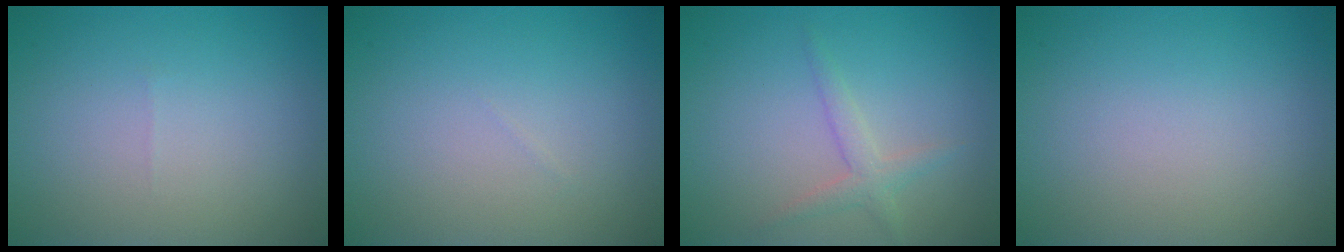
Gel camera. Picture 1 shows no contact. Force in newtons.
{"total": 0.0}
{"total": 1.8, "press": 1.8, "slide": 0.1}
{"total": 0.0}